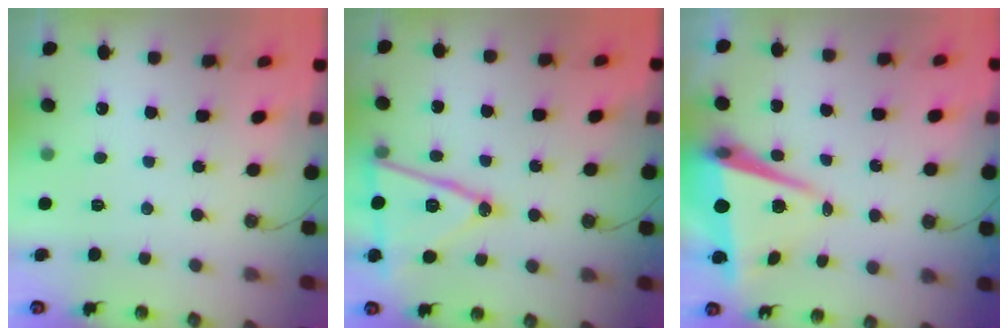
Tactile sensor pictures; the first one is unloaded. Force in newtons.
{"total": 16.7, "press": 16.4, "slide": 3.5}
{"total": 8.6, "press": 8.1, "slide": 3.0}